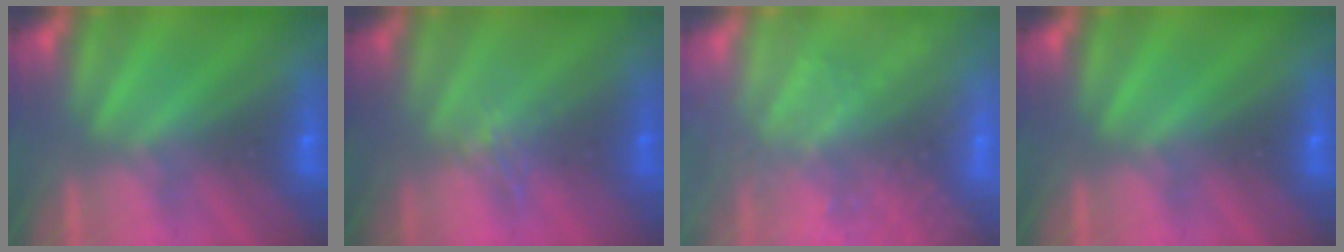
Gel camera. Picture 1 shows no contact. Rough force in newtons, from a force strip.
{"total": 1.0}
{"total": 5.8}
{"total": 0.0}